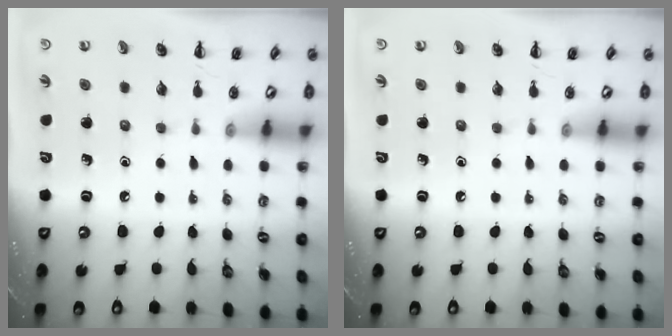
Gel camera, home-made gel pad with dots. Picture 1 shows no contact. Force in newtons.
{"total": 0.0}